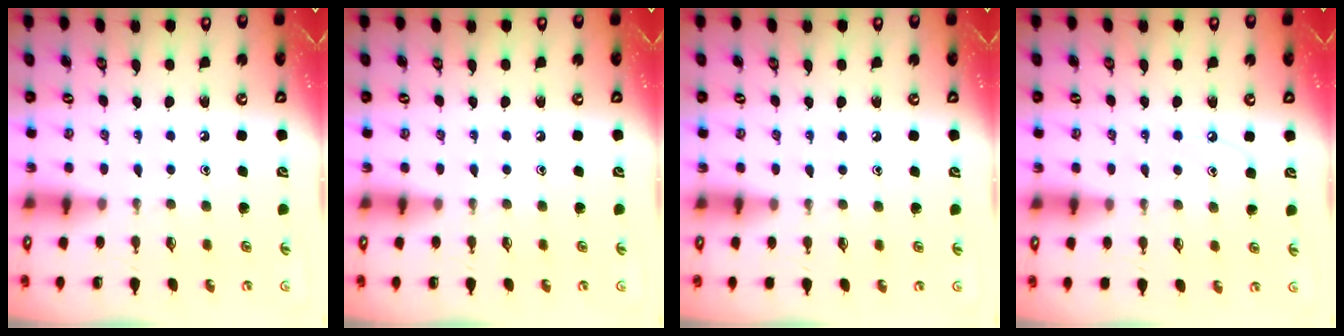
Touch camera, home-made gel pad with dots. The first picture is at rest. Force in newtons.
{"total": 0.0}
{"total": 3.0, "press": 2.9, "slide": 0.5}
{"total": 4.6, "press": 4.6, "slide": 0.4}